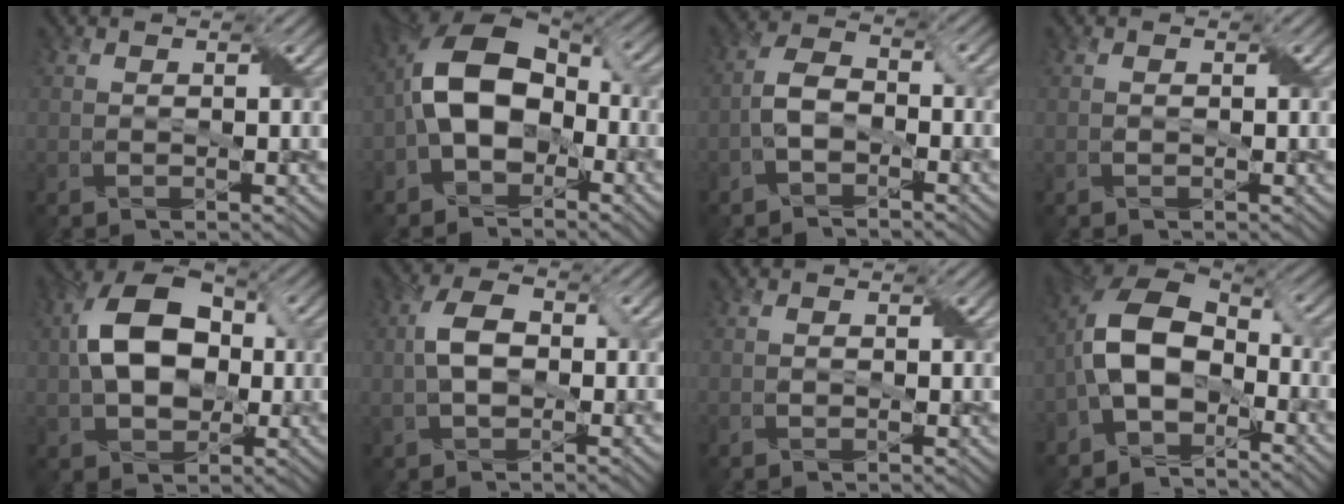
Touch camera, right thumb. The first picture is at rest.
{"total": 12.6, "force": [-2.1, 8.2, 9.3], "torque": [-0.188, 0.011, -0.057]}
{"total": 4.4, "force": [-2.0, 2.4, 3.1], "torque": [-0.063, 0.012, -0.046]}
{"total": 0.0}
{"total": 11.9, "force": [0.5, 8.1, 8.6], "torque": [-0.182, 0.016, 0.001]}
{"total": 6.0, "force": [-0.5, 3.3, 5.0], "torque": [-0.108, 0.009, -0.014]}
{"total": 0.6, "force": [-0.1, 0.5, 0.4], "torque": [-0.009, 0.000, -0.001]}
{"total": 11.2, "force": [-3.4, 6.9, 8.1], "torque": [-0.164, 0.007, -0.084]}